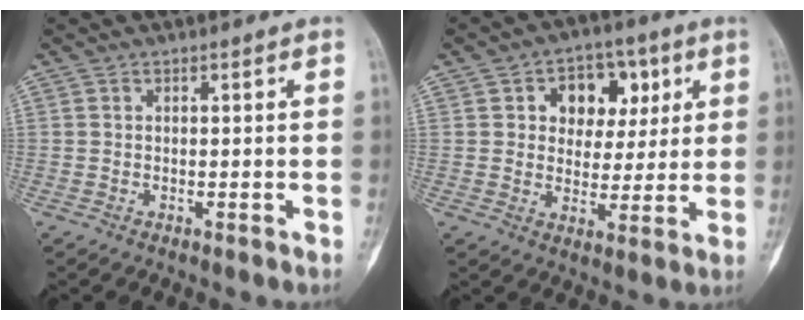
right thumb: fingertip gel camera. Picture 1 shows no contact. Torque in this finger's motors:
{"motor_torque": [0.02, 0.18, 0.22, -0.13, -0.01]}